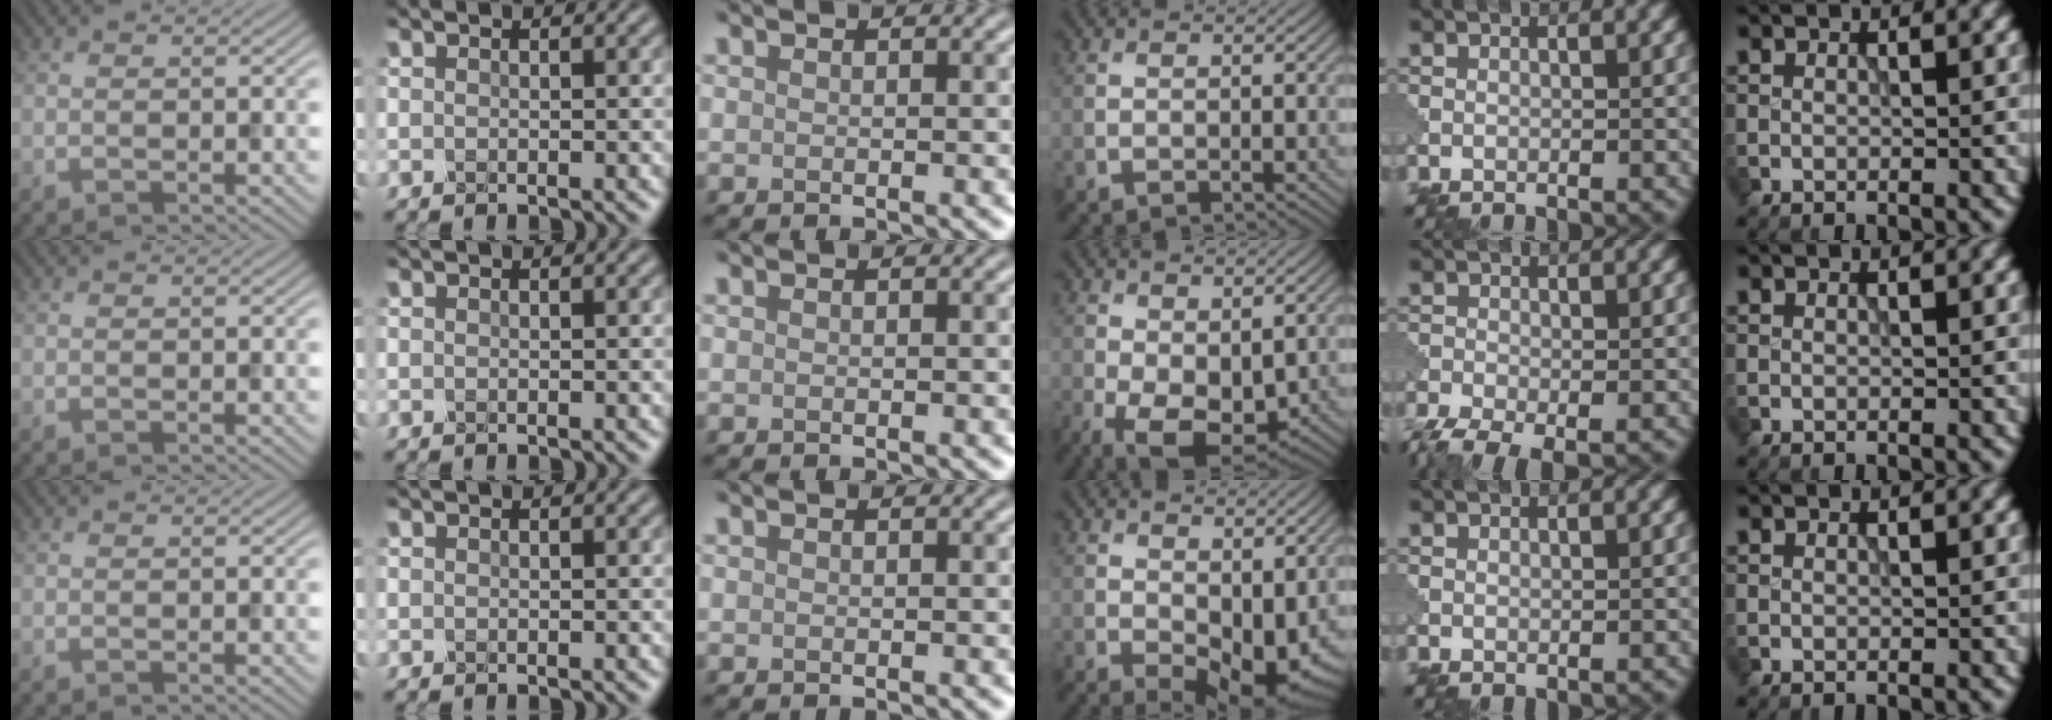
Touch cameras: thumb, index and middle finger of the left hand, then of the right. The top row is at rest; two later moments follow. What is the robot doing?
{"motion": "squeeze", "object": "foam earplug"}